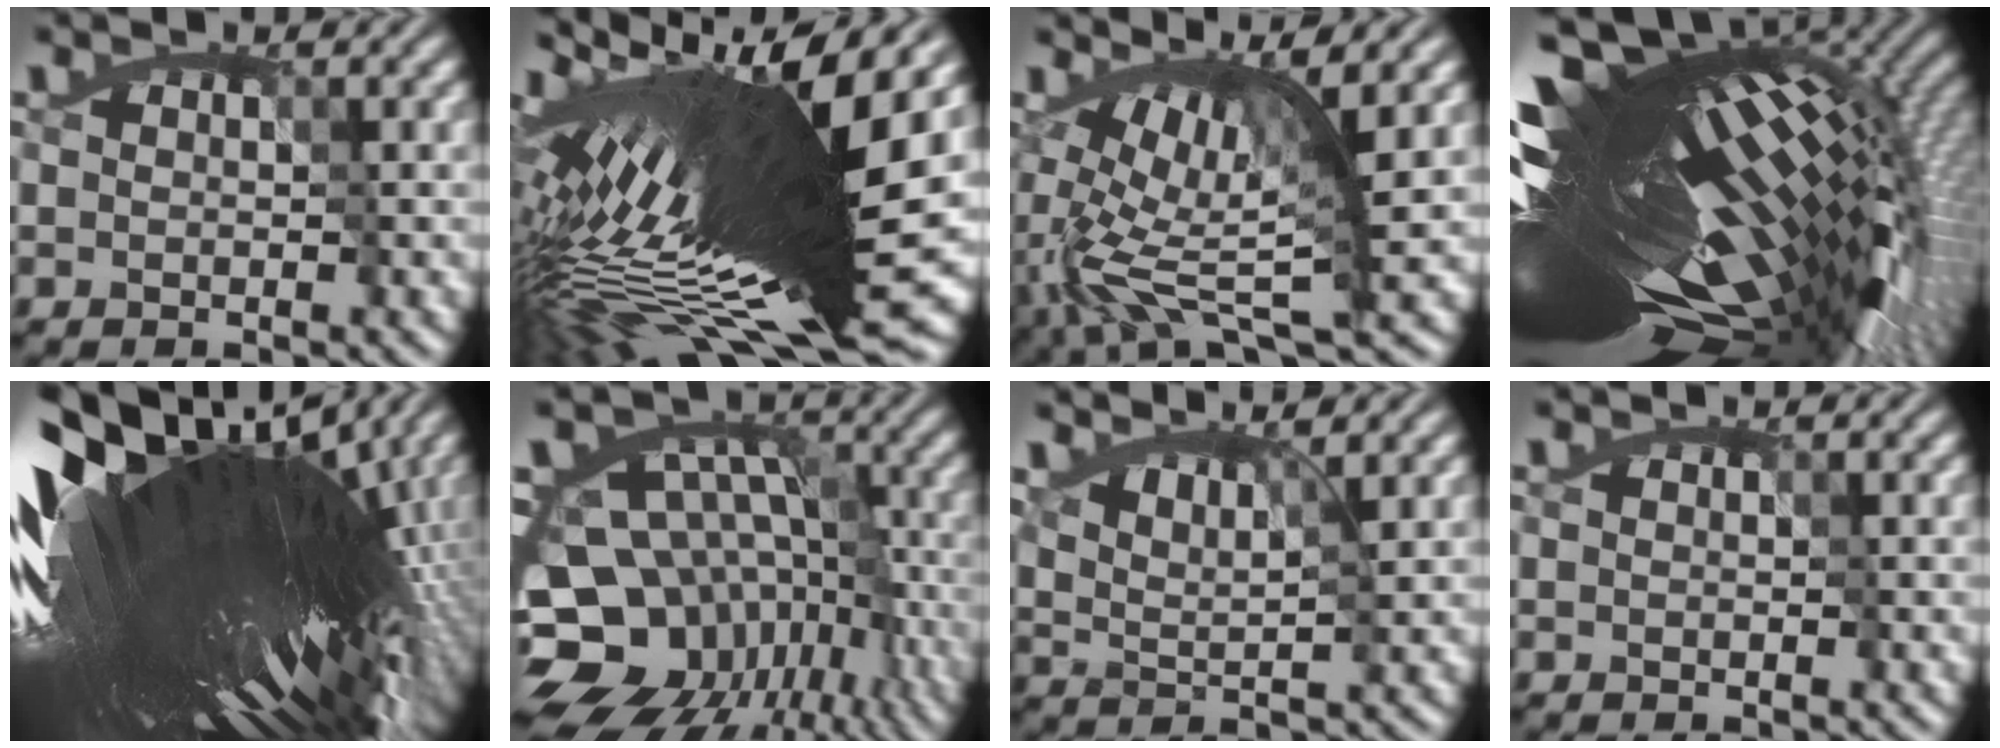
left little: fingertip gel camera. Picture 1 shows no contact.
{"total": 15.1, "force": [-0.2, 3.1, 14.8], "torque": [-0.255, -0.002, 0.007]}
{"total": 7.4, "force": [-1.0, 2.5, 6.8], "torque": [-0.143, -0.016, -0.009]}
{"total": 18.5, "force": [-0.9, 5.5, 17.7], "torque": [-0.325, -0.019, 0.000]}
{"total": 18.2, "force": [1.1, 5.7, 17.2], "torque": [-0.302, -0.011, 0.038]}
{"total": 15.5, "force": [-7.5, 11.0, 7.8], "torque": [-0.139, -0.004, -0.091]}
{"total": 2.7, "force": [1.9, 0.6, 1.9], "torque": [-0.043, -0.006, 0.032]}
{"total": 0.0}